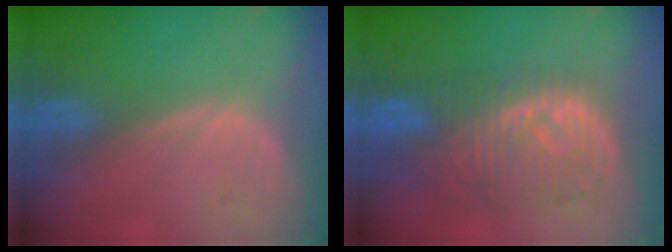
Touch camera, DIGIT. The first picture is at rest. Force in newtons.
{"total": 9.4, "press": 8.9, "slide": 3.2}